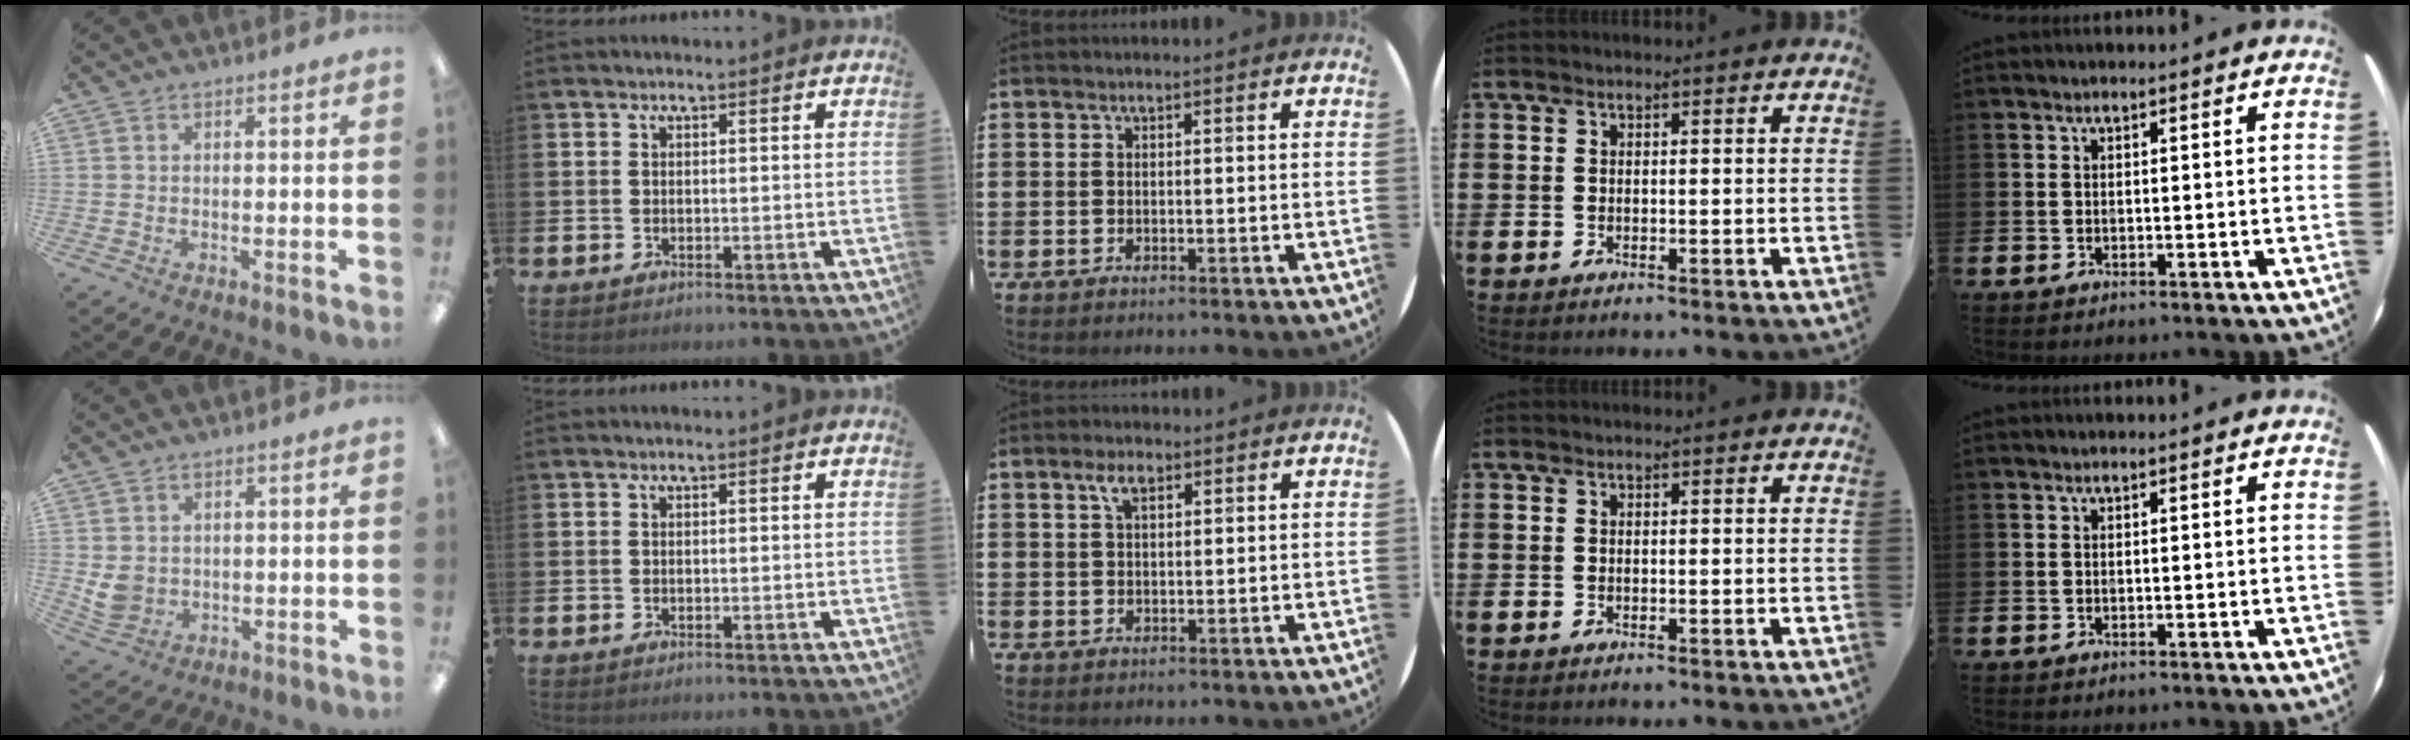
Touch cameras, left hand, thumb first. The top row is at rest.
{"thumb": {"total": 4.4, "force": [1.4, 3.7, 1.8], "torque": [-0.037, -0.003, 0.028]}, "middle": {"total": 2.8, "force": [1.8, 1.2, 1.8], "torque": [-0.033, 0.004, 0.029]}}